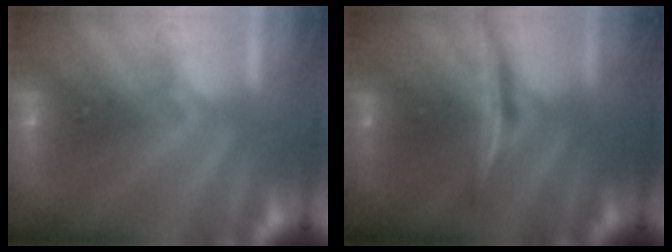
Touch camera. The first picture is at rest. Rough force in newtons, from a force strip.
{"total": 1.7}